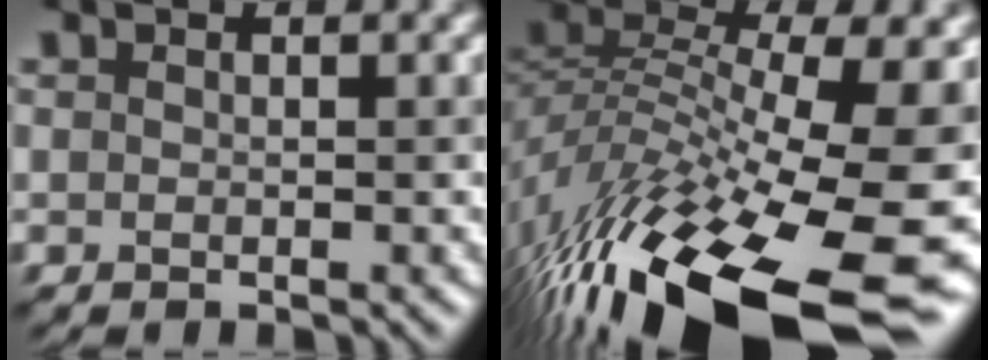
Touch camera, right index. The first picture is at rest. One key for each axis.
{"total": 17.7, "fx": -9.2, "fy": 6.4, "fz": 13.7, "tx": -0.278, "ty": -0.006, "tz": -0.157}